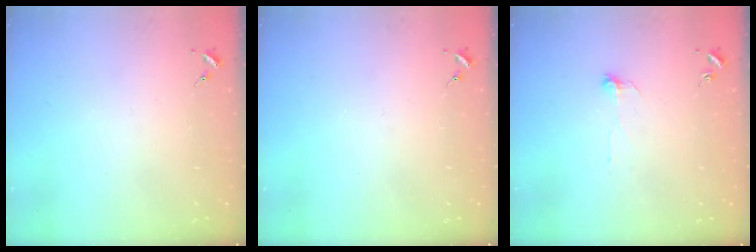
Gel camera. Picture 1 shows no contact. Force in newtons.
{"total": 0.0}
{"total": 4.0, "press": 4.0, "slide": 0.2}